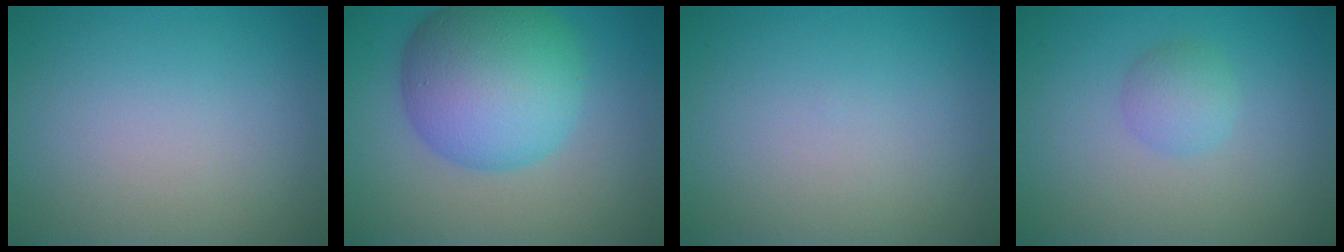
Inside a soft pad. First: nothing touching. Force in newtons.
{"total": 10.5, "press": 10.5, "slide": 0.2}
{"total": 0.0}
{"total": 1.9, "press": 1.9, "slide": 0.1}